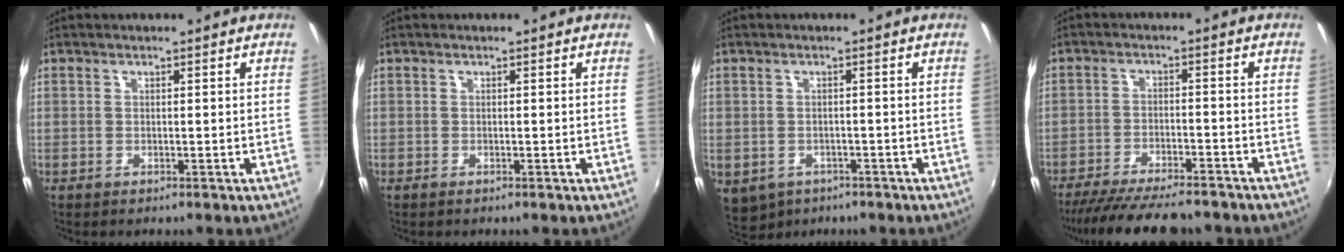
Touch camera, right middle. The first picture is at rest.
{"total": 0.0}
{"total": 6.3, "force": [-3.4, 4.6, 2.8], "torque": [-0.064, -0.023, -0.039]}
{"total": 14.9, "force": [-12.9, 3.1, 6.9], "torque": [-0.143, -0.028, -0.200]}